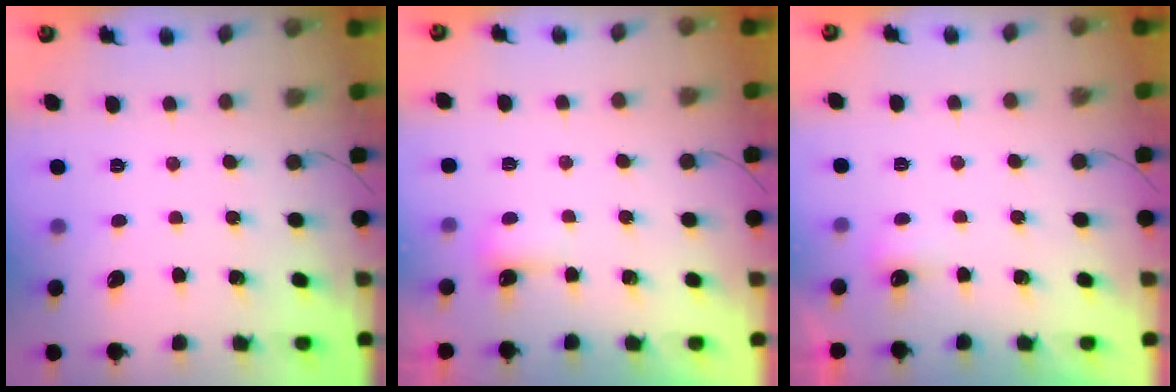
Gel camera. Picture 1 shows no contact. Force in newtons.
{"total": 3.0, "press": 2.9, "slide": 0.8}
{"total": 2.3, "press": 2.2, "slide": 0.6}